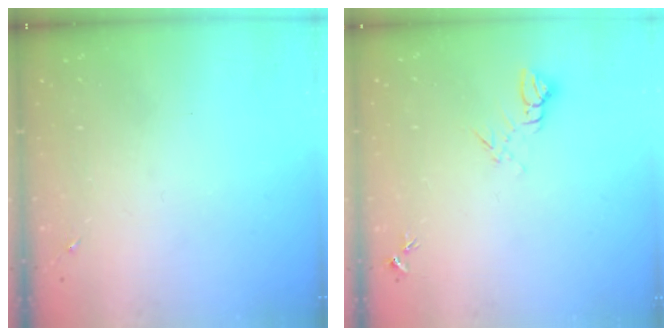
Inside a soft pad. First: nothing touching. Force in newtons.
{"total": 5.8, "press": 5.7, "slide": 0.7}